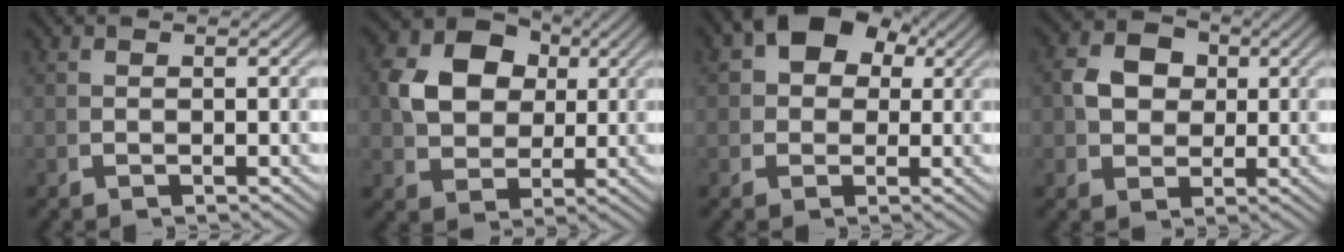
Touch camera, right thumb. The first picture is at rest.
{"total": 8.5, "force": [2.2, 6.3, 5.3], "torque": [-0.128, -0.021, 0.056]}
{"total": 6.8, "force": [2.8, 4.7, 3.9], "torque": [-0.074, 0.002, 0.044]}
{"total": 5.2, "force": [1.2, 4.1, 3.0], "torque": [-0.068, -0.016, 0.032]}